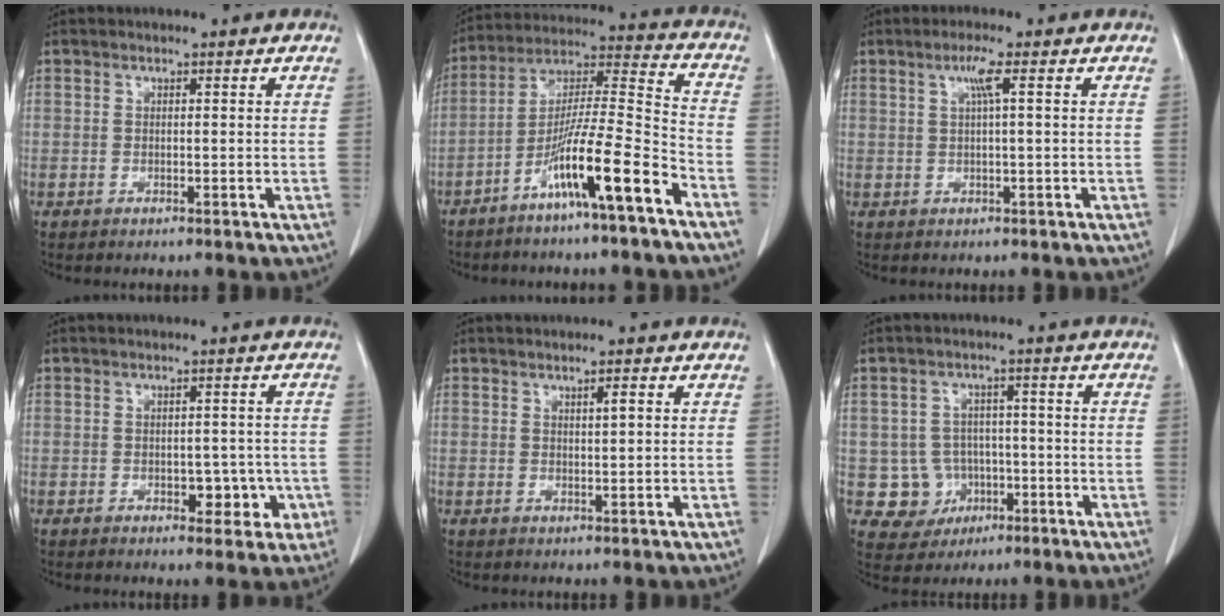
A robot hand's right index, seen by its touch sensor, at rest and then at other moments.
{"total": 14.0, "force": [-8.0, -0.4, 11.4], "torque": [-0.207, -0.007, -0.147]}
{"total": 2.7, "force": [0.9, -0.4, 2.5], "torque": [-0.052, 0.005, 0.017]}
{"total": 4.4, "force": [-1.4, 2.8, 3.0], "torque": [-0.021, 0.012, -0.010]}
{"total": 1.6, "force": [0.7, 0.1, 1.4], "torque": [-0.025, -0.001, 0.012]}
{"total": 6.8, "force": [-1.4, 6.5, 1.0], "torque": [-0.015, 0.011, -0.012]}